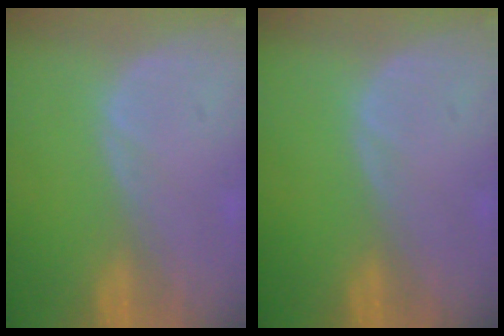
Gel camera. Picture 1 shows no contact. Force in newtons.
{"total": 0.0}